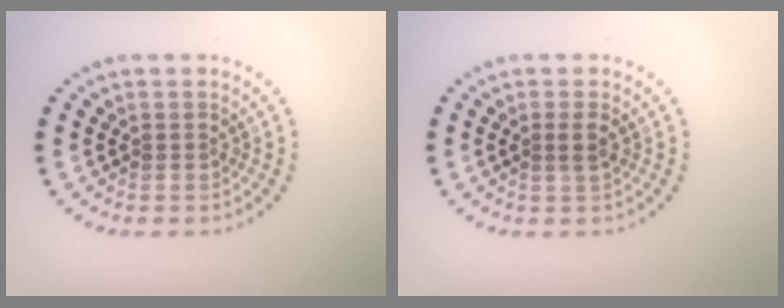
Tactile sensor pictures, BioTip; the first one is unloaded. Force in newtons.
{"total": 1.1, "press": 1.0, "slide": 0.5}